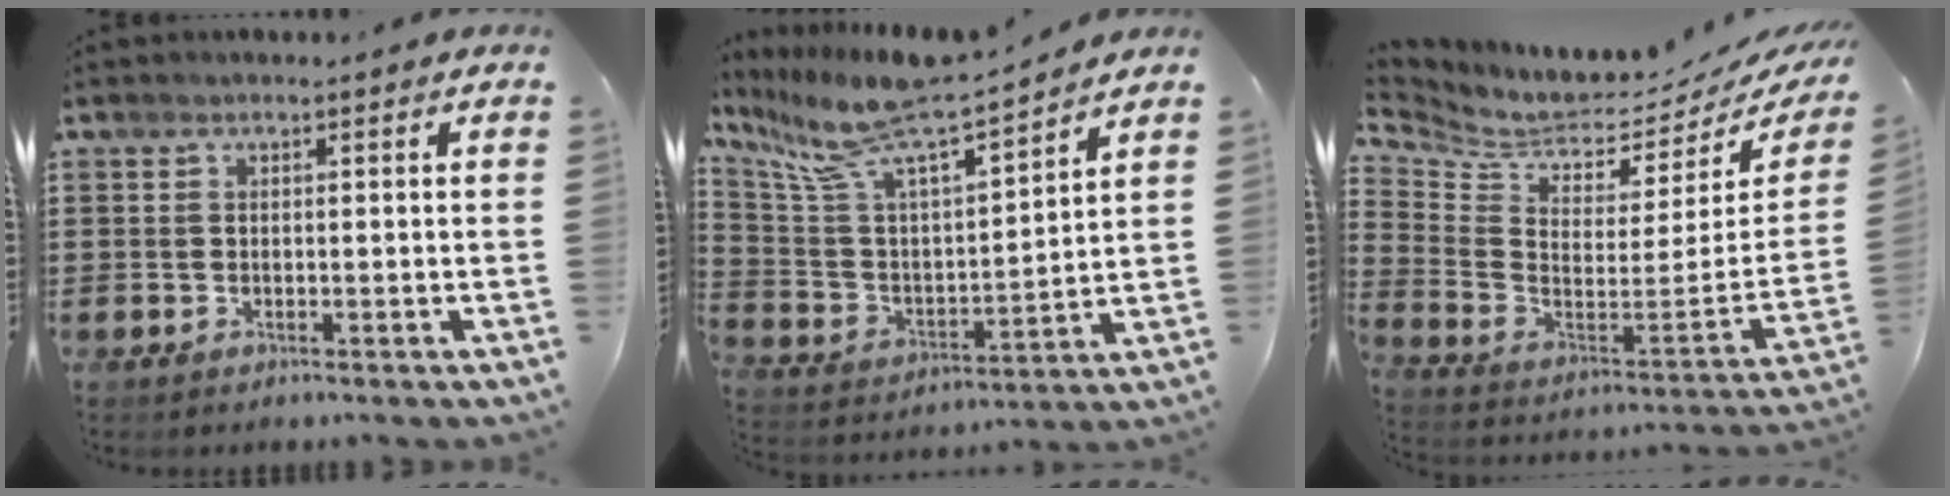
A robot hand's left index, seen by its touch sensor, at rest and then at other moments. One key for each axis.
{"total": 10.5, "fx": 8.8, "fy": 1.0, "fz": 5.5, "tx": -0.143, "ty": -0.063, "tz": 0.149}
{"total": 4.2, "fx": 3.7, "fy": 1.4, "fz": 1.3, "tx": -0.058, "ty": -0.056, "tz": 0.059}